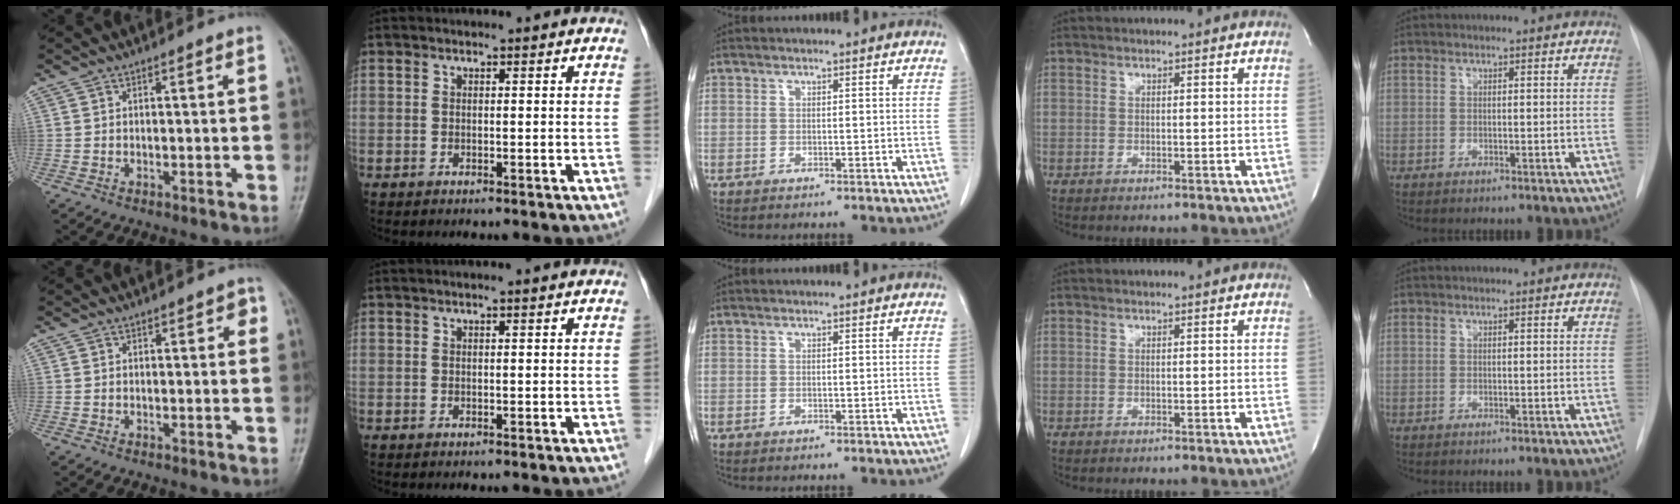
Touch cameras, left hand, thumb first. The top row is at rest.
{"thumb": {"total": 1.8, "force": [0.5, 0.9, 1.5], "torque": [-0.009, 0.004, 0.001]}, "index": {"total": 0.8, "force": [0.7, -0.1, 0.5], "torque": [-0.010, 0.009, 0.014]}}